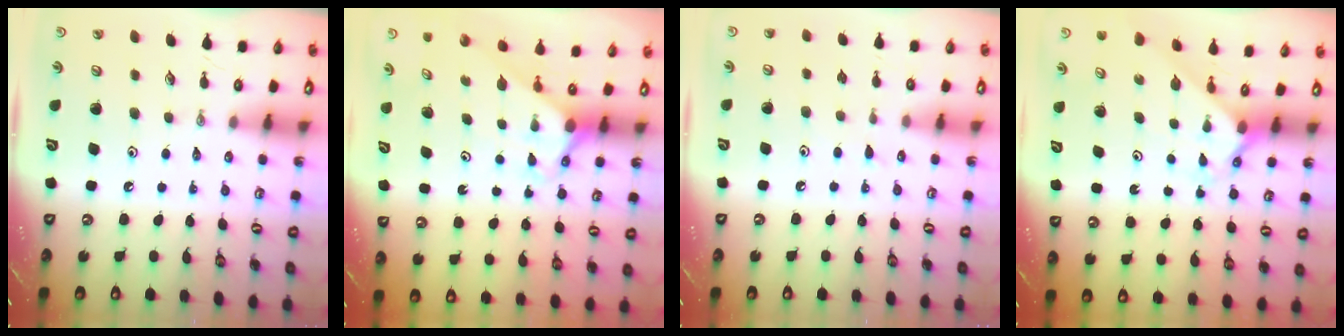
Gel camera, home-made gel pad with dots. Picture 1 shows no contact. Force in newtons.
{"total": 3.0, "press": 3.0, "slide": 0.0}
{"total": 4.7, "press": 4.6, "slide": 0.6}
{"total": 2.1, "press": 2.1, "slide": 0.2}